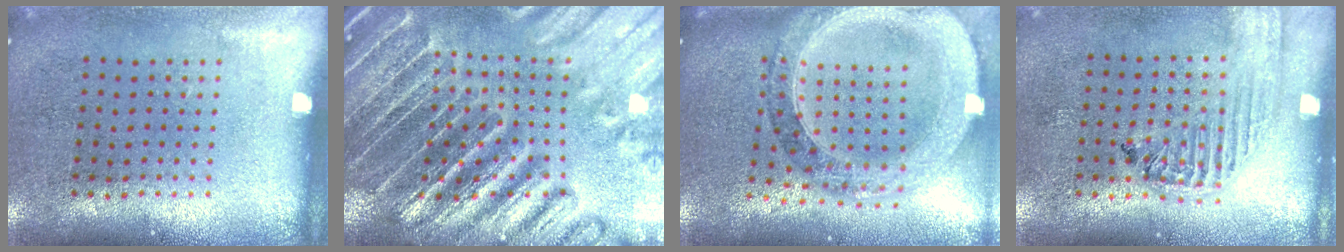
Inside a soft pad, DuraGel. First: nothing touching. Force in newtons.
{"total": 5.0, "press": 4.5, "slide": 2.3}
{"total": 2.2, "press": 2.0, "slide": 0.9}
{"total": 1.7, "press": 1.6, "slide": 0.6}